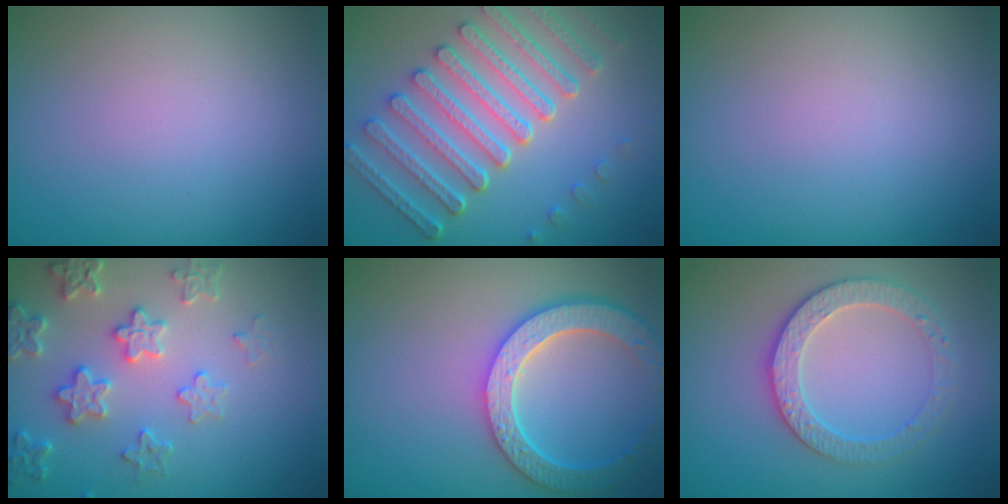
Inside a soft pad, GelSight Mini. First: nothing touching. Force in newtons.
{"total": 7.9, "press": 6.1, "slide": 5.0}
{"total": 0.0}
{"total": 4.0, "press": 3.8, "slide": 1.2}
{"total": 5.9, "press": 5.3, "slide": 2.8}
{"total": 3.4, "press": 3.4, "slide": 0.5}